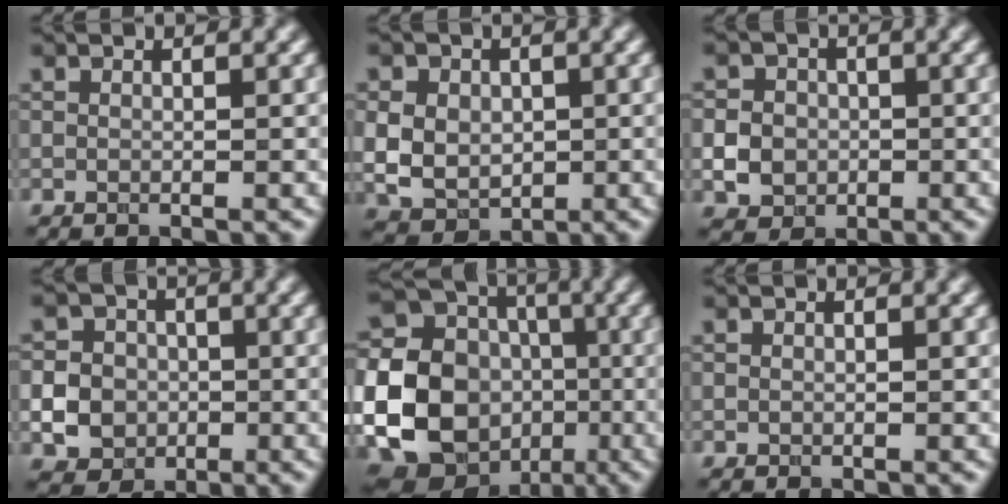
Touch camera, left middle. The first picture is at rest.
{"total": 5.6, "force": [0.3, 4.6, 3.2], "torque": [-0.061, 0.005, -0.005]}
{"total": 3.6, "force": [-0.5, 3.3, 1.4], "torque": [-0.016, 0.000, -0.022]}
{"total": 6.9, "force": [-1.1, 6.4, 2.1], "torque": [-0.036, 0.006, -0.046]}
{"total": 26.1, "force": [-4.2, 24.3, 8.5], "torque": [-0.200, -0.020, -0.121]}
{"total": 0.0}